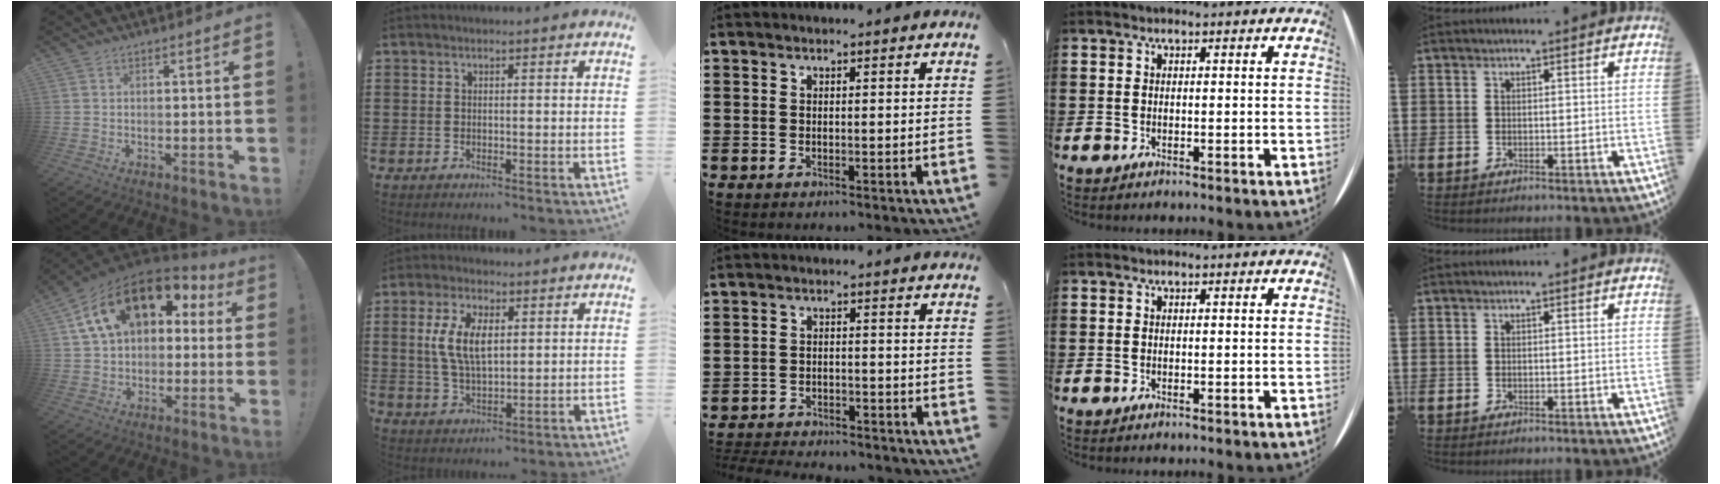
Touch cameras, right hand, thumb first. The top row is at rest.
{"thumb": {"total": 19.5, "force": [8.0, 11.9, 13.2], "torque": [-0.219, -0.025, 0.146]}, "index": {"total": 7.5, "force": [1.7, 3.8, 6.3], "torque": [-0.138, 0.009, 0.026]}, "middle": {"total": 3.7, "force": [-3.7, 0.4, 0.2], "torque": [-0.008, 0.001, -0.078]}}